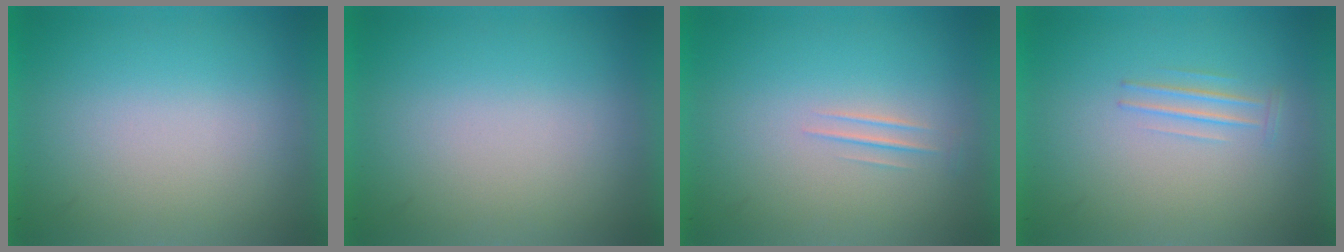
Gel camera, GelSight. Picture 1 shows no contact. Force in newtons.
{"total": 0.0}
{"total": 1.1}
{"total": 1.1}